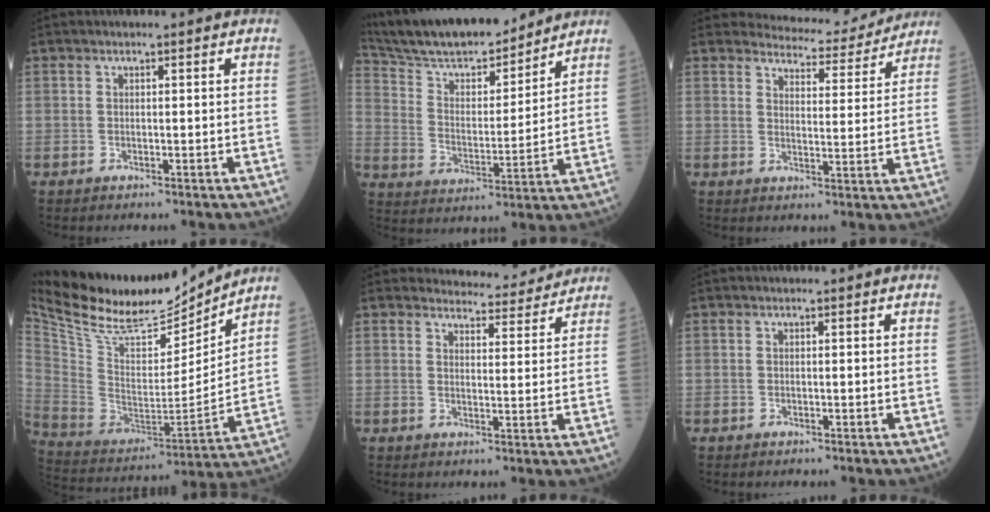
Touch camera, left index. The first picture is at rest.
{"total": 17.7, "force": [16.2, 2.8, 6.7], "torque": [-0.125, 0.006, 0.272]}
{"total": 9.1, "force": [9.0, 1.6, 0.2], "torque": [0.004, -0.010, 0.105]}
{"total": 22.6, "force": [20.0, 5.0, 9.3], "torque": [-0.181, -0.014, 0.338]}
{"total": 6.8, "force": [6.7, 1.1, -0.1], "torque": [0.007, -0.005, 0.074]}
{"total": 0.0}